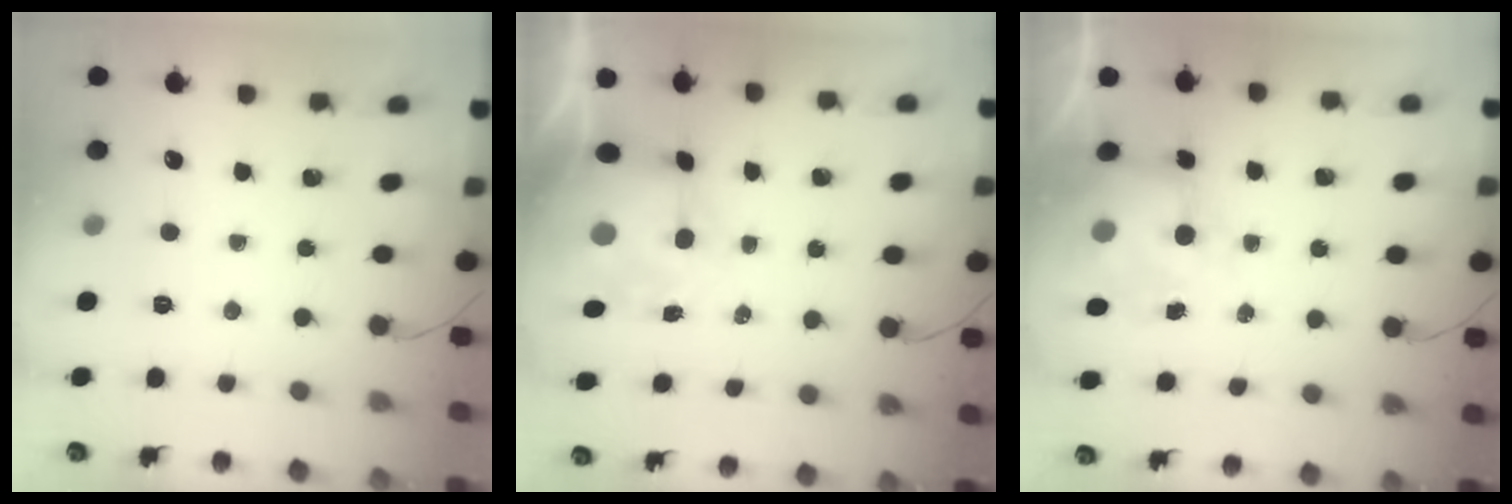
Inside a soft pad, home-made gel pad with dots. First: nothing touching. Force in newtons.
{"total": 9.2, "press": 8.9, "slide": 2.2}
{"total": 6.5, "press": 6.5, "slide": 0.5}